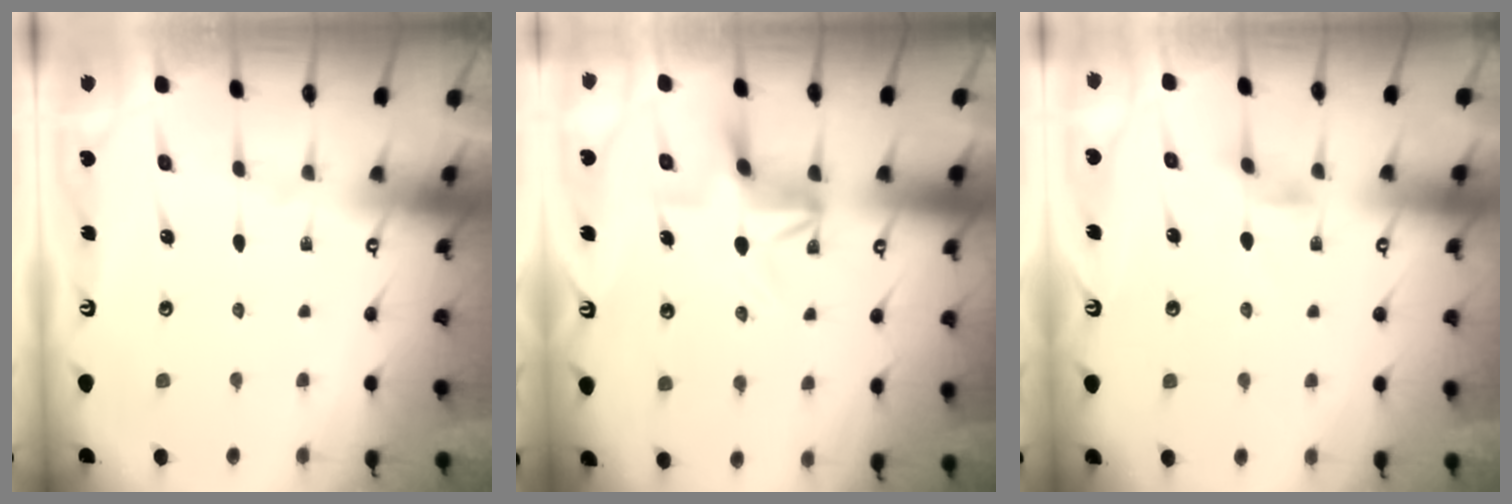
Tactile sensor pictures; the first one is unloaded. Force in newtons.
{"total": 4.4, "press": 3.8, "slide": 2.2}
{"total": 2.1, "press": 2.1, "slide": 0.3}